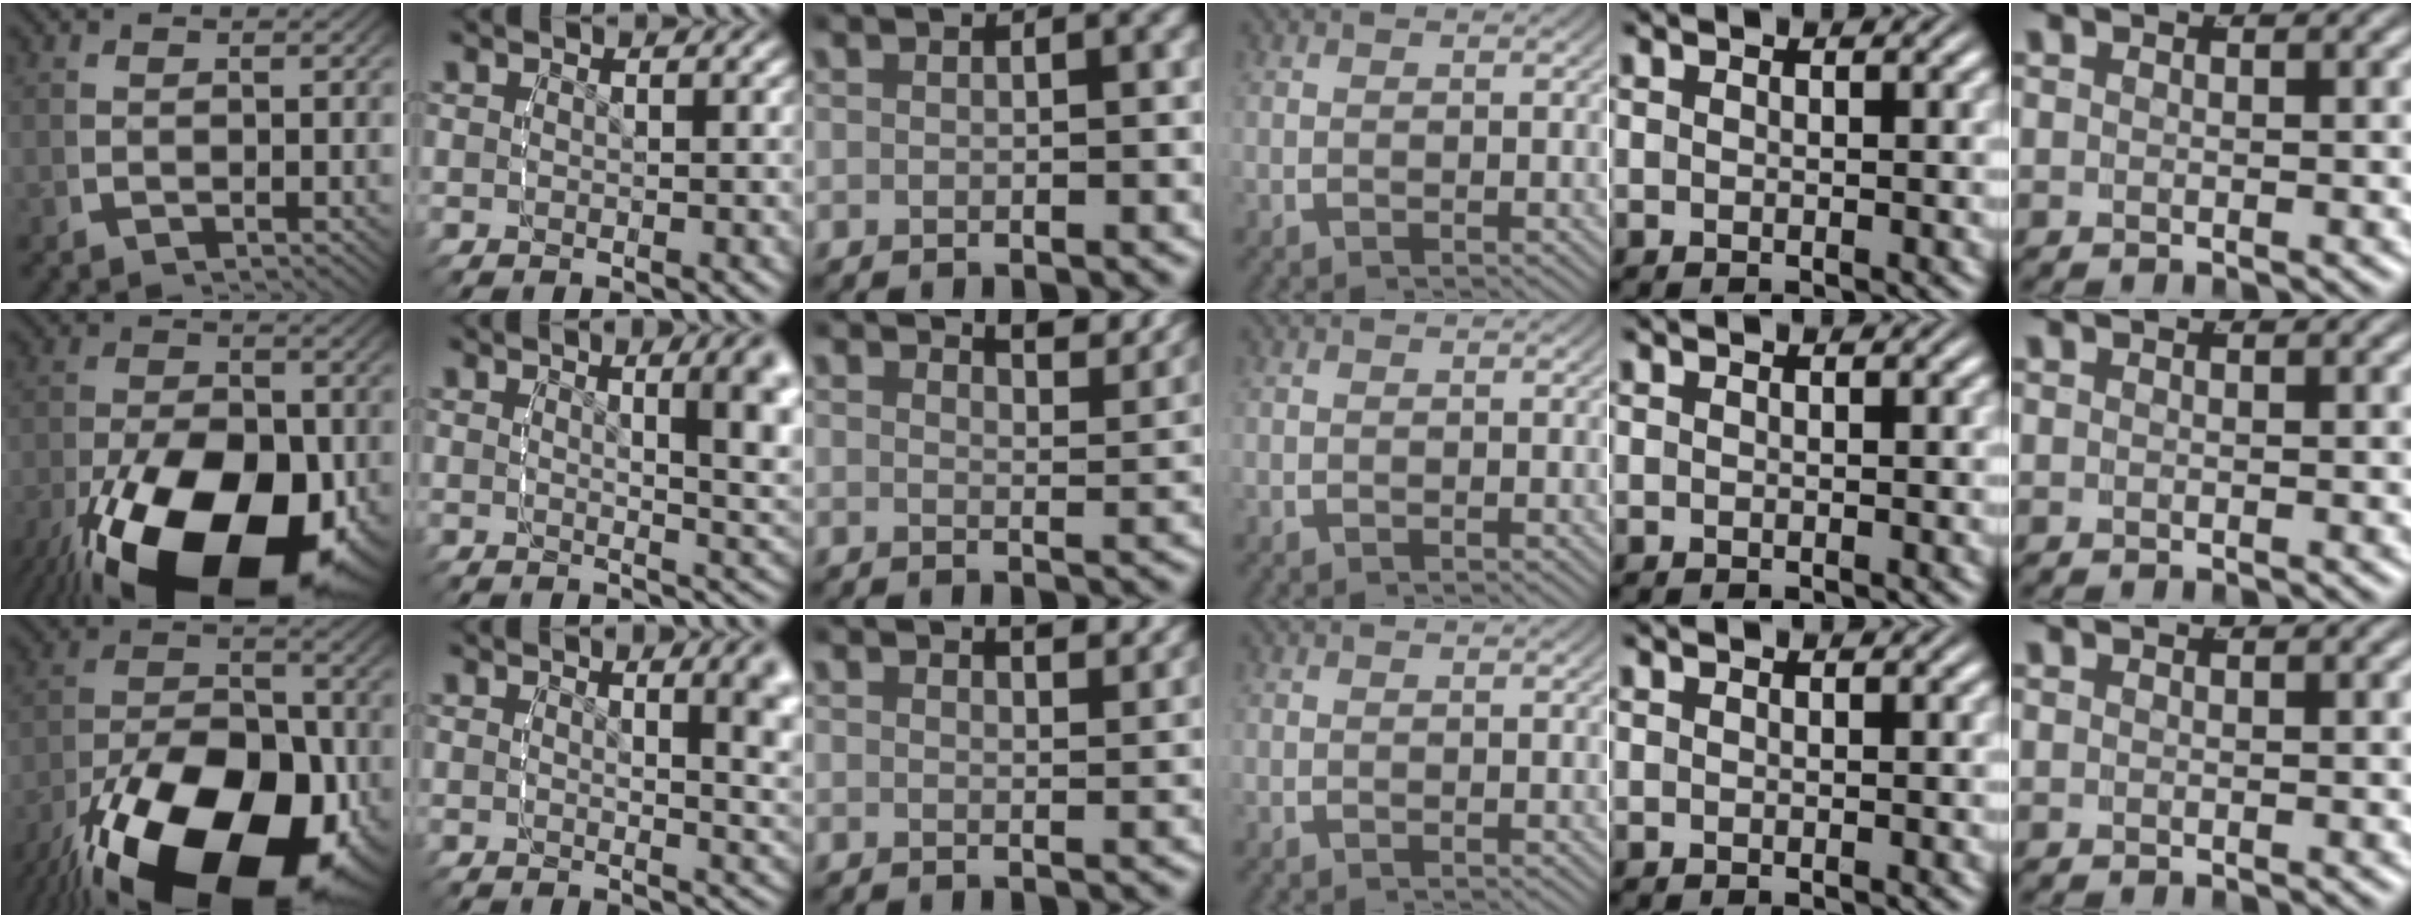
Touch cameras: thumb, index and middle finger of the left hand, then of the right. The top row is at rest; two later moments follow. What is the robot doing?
{"motion": "lift_and_place", "object": "screwdriver"}